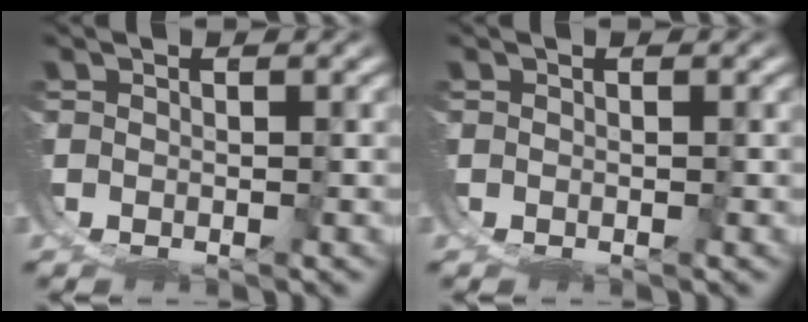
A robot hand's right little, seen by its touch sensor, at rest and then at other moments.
{"total": 0.0}